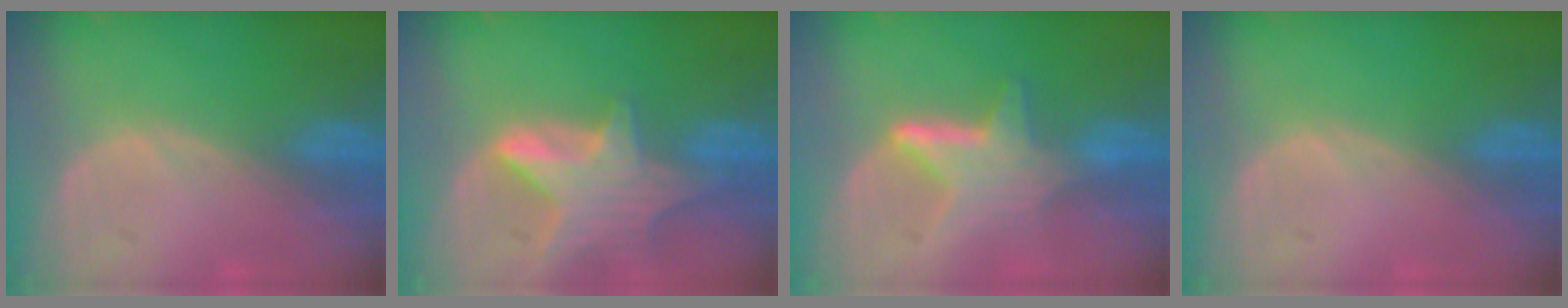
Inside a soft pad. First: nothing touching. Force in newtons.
{"total": 8.1, "press": 7.3, "slide": 3.6}
{"total": 6.5, "press": 5.9, "slide": 2.8}
{"total": 0.0}